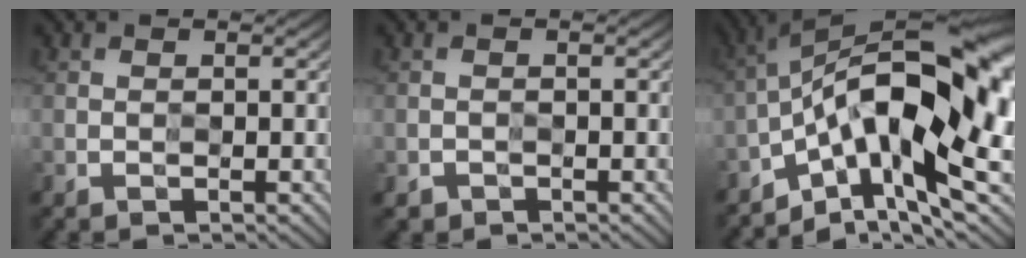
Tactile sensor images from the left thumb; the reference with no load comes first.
{"total": 0.9, "force": [-0.8, 0.1, -0.4], "torque": [0.004, -0.002, -0.017]}
{"total": 17.2, "force": [-3.1, 5.8, 15.9], "torque": [-0.254, 0.017, -0.074]}